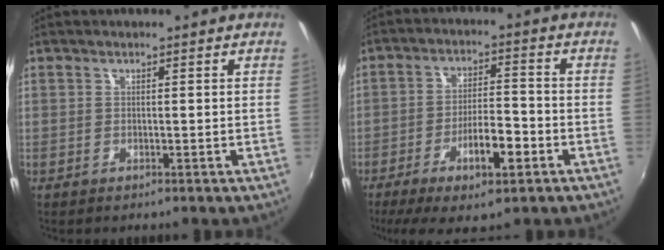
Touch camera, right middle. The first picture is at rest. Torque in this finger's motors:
{"motor_torque": [1.30, -0.84, 0.25, 0.17]}